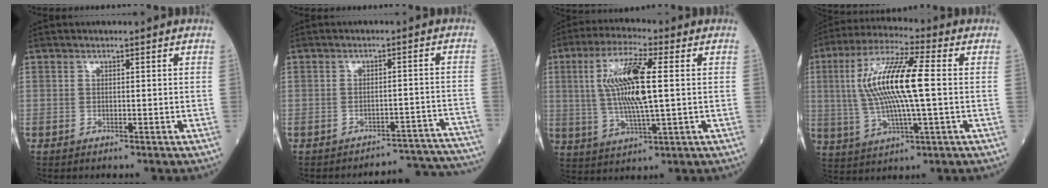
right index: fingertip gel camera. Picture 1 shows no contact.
{"total": 13.8, "force": [-13.8, 0.4, 0.2], "torque": [0.026, 0.023, -0.159]}
{"total": 12.2, "force": [1.8, 1.9, 11.9], "torque": [-0.241, 0.005, 0.033]}
{"total": 14.4, "force": [1.1, 1.9, 14.2], "torque": [-0.292, 0.013, 0.019]}